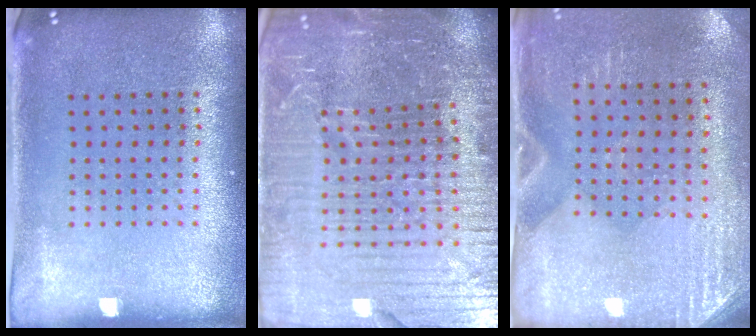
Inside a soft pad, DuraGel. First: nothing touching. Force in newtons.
{"total": 6.7, "press": 5.8, "slide": 3.3}
{"total": 2.9, "press": 2.5, "slide": 1.3}